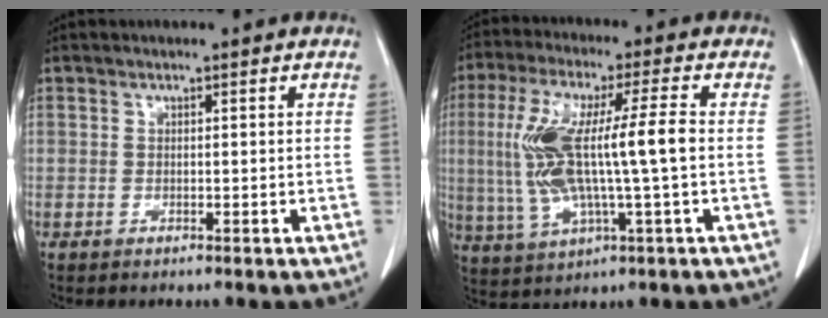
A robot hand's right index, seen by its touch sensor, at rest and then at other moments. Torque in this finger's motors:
{"motor_torque": [1.25, -0.06, 0.63, 0.21]}